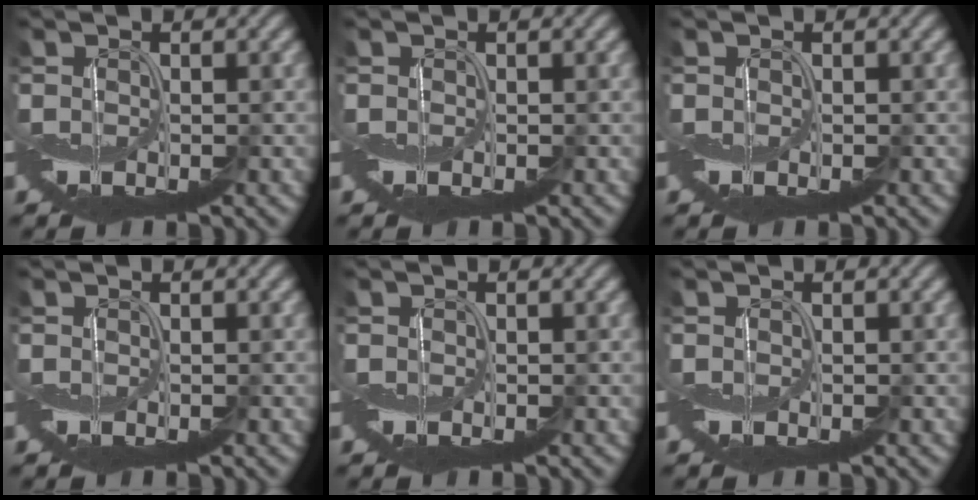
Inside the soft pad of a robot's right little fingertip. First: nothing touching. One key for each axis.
{"total": 0.0}
{"total": 0.0}
{"total": 0.0}
{"total": 0.0}
{"total": 0.0}